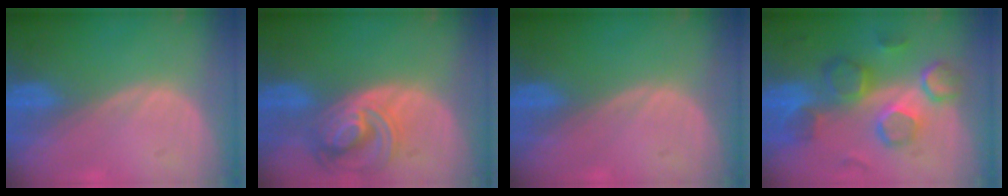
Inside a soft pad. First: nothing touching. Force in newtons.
{"total": 8.3, "press": 7.1, "slide": 4.2}
{"total": 0.0}
{"total": 10.1, "press": 9.0, "slide": 4.5}